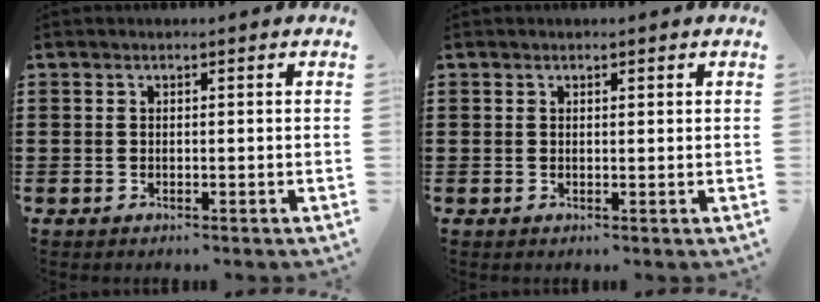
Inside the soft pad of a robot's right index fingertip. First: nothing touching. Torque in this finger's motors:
{"motor_torque": [-0.20, -0.06, 0.03, -0.01]}